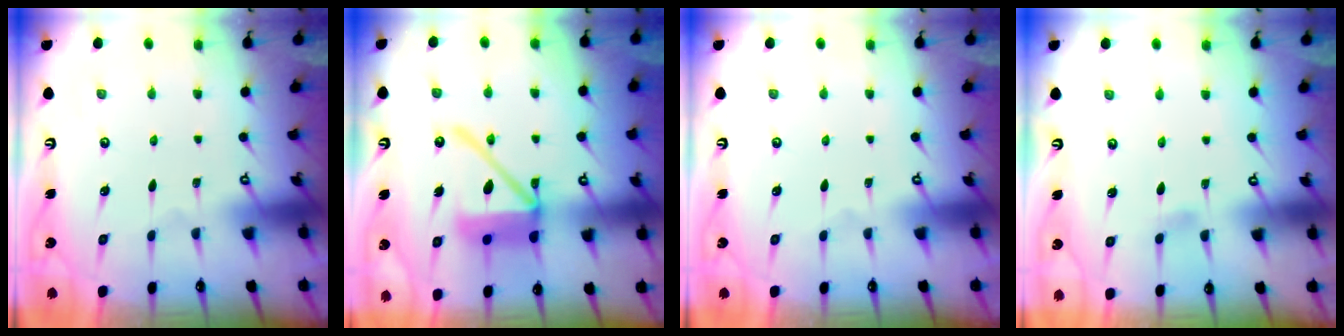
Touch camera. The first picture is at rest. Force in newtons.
{"total": 14.7, "press": 14.6, "slide": 2.0}
{"total": 0.0}
{"total": 2.8, "press": 2.8, "slide": 0.2}